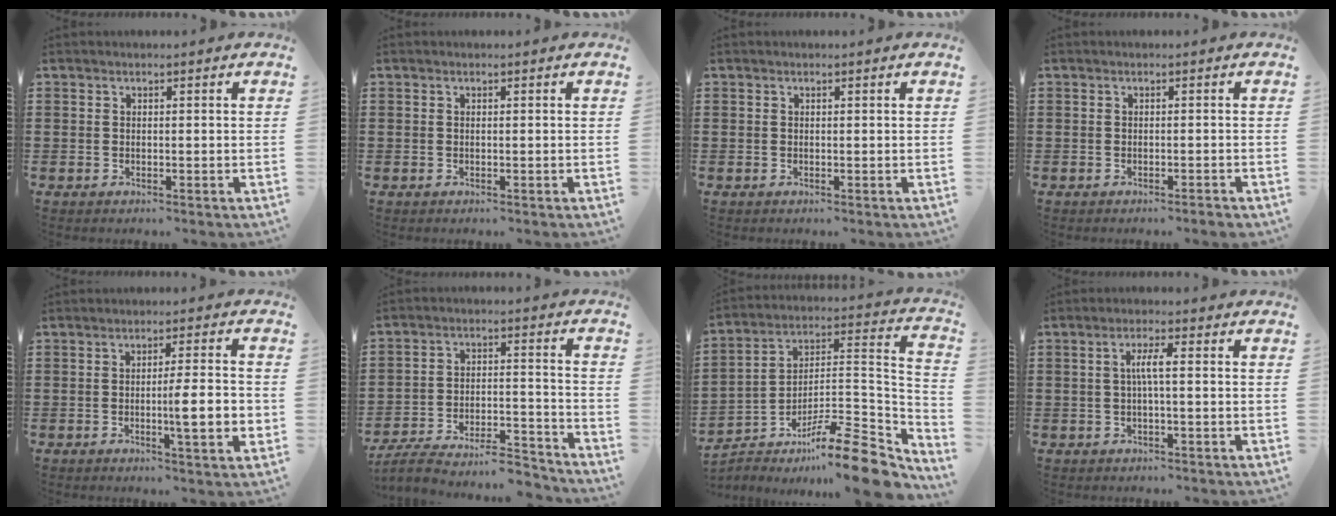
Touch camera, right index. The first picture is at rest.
{"total": 0.0}
{"total": 0.0}
{"total": 0.8, "force": [-0.7, -0.1, 0.4], "torque": [-0.008, -0.003, -0.013]}
{"total": 7.3, "force": [-1.3, 0.8, 7.1], "torque": [-0.101, -0.011, -0.025]}
{"total": 6.9, "force": [-6.3, 1.2, 2.7], "torque": [-0.048, 0.006, -0.122]}
{"total": 13.0, "force": [-10.0, 2.1, 8.1], "torque": [-0.117, 0.026, -0.181]}
{"total": 3.3, "force": [-0.1, 0.3, 3.3], "torque": [-0.063, 0.001, -0.006]}